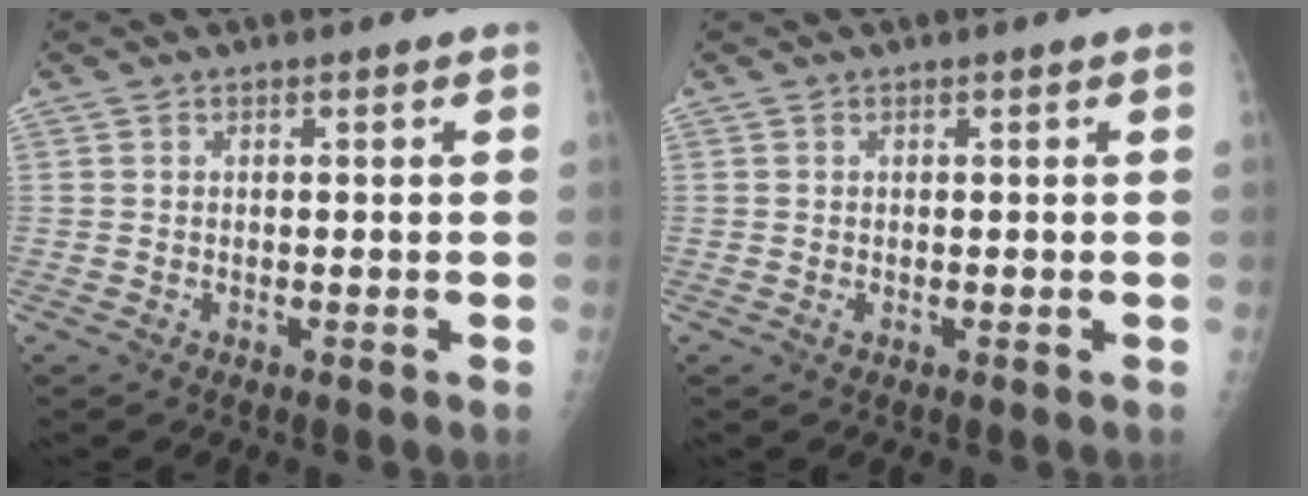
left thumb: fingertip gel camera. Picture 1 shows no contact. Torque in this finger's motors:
{"motor_torque": [-0.11, -0.07, 0.14, 0.06, 0.01]}